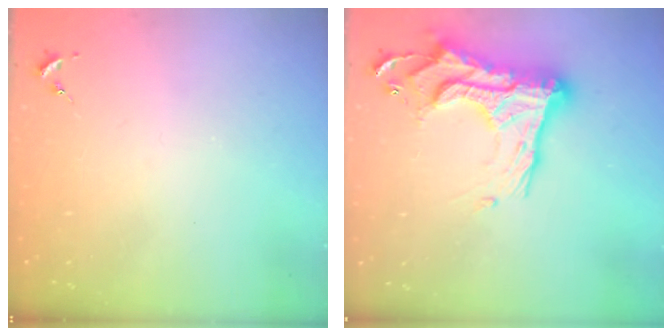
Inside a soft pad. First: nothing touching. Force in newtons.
{"total": 24.9, "press": 24.8, "slide": 1.8}